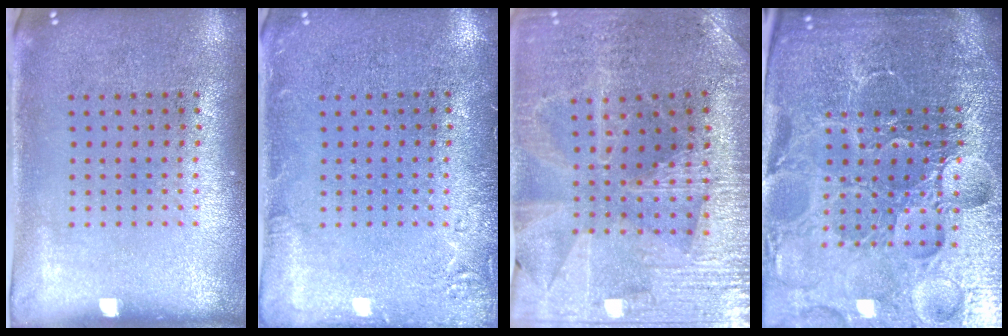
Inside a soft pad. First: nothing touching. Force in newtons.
{"total": 1.9, "press": 1.8, "slide": 0.3}
{"total": 3.0, "press": 2.9, "slide": 0.5}
{"total": 6.9, "press": 6.0, "slide": 3.2}